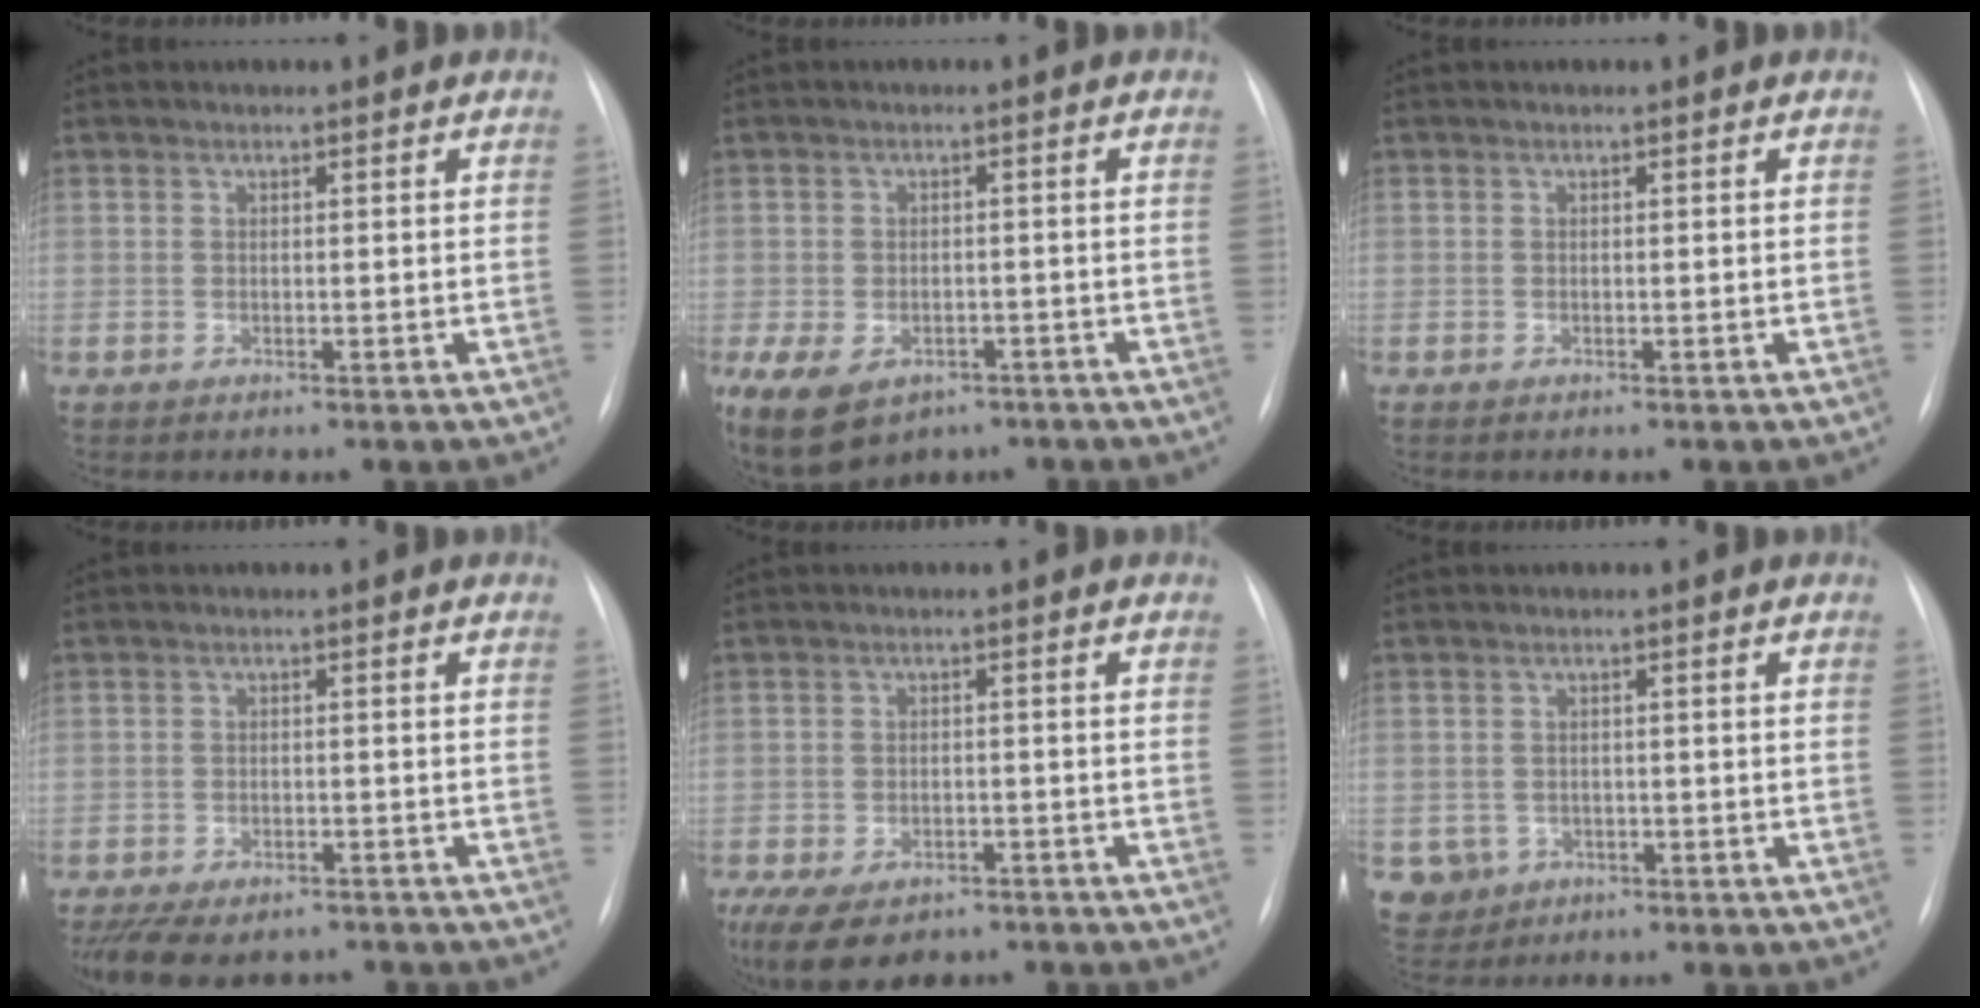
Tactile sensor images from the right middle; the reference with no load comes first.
{"total": 14.4, "force": [-7.8, 9.8, 7.2], "torque": [-0.183, -0.005, -0.105]}
{"total": 0.0}
{"total": 11.8, "force": [-9.5, 5.2, 4.6], "torque": [-0.098, -0.005, -0.128]}
{"total": 12.2, "force": [-8.3, 6.8, 5.7], "torque": [-0.131, -0.005, -0.116]}
{"total": 4.5, "force": [-1.8, 4.1, 0.3], "torque": [-0.008, 0.007, -0.025]}